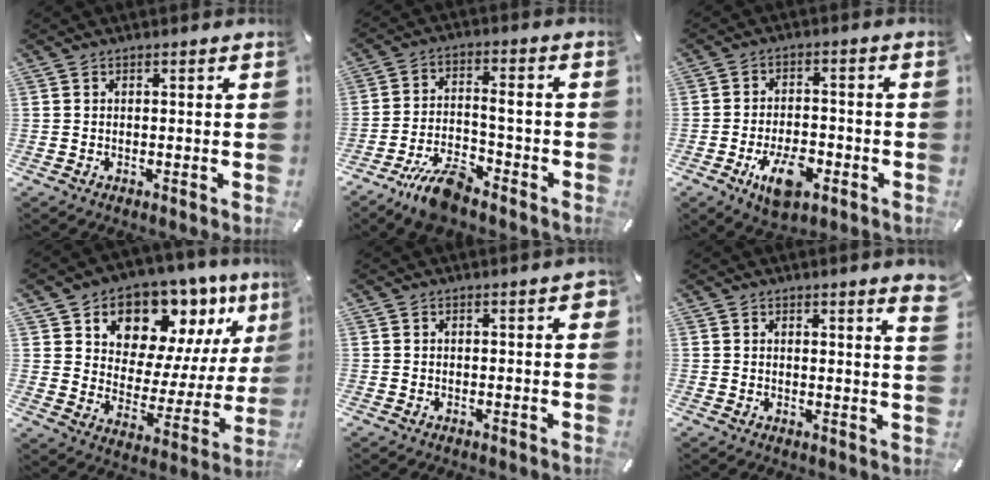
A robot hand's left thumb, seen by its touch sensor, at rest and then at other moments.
{"total": 10.0, "force": [-7.0, 3.3, 6.2], "torque": [-0.114, 0.038, -0.131]}
{"total": 9.7, "force": [-4.5, 5.2, 6.8], "torque": [-0.110, 0.013, -0.079]}
{"total": 12.6, "force": [9.7, 7.7, 2.6], "torque": [-0.042, -0.105, 0.174]}
{"total": 1.5, "force": [0.5, 0.5, 1.3], "torque": [-0.020, 0.000, 0.005]}
{"total": 3.0, "force": [2.2, 0.0, 2.0], "torque": [-0.036, -0.011, 0.037]}